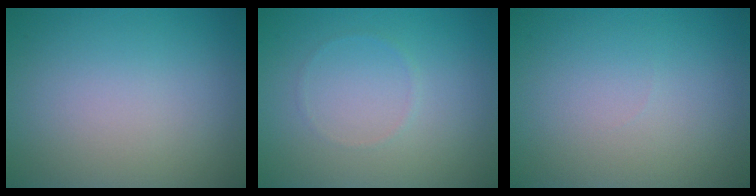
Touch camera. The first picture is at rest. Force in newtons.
{"total": 0.5, "press": 0.5, "slide": 0.1}
{"total": 0.0}